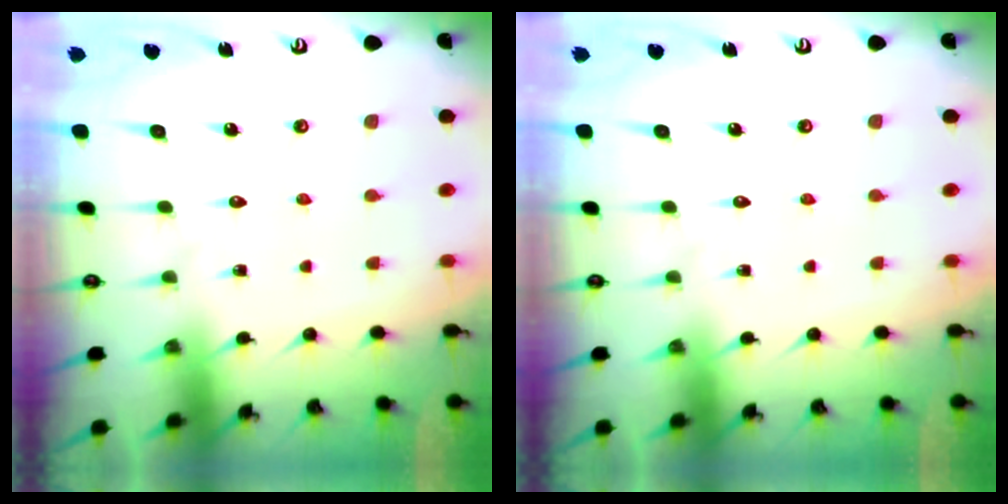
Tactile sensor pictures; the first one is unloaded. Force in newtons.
{"total": 0.0}